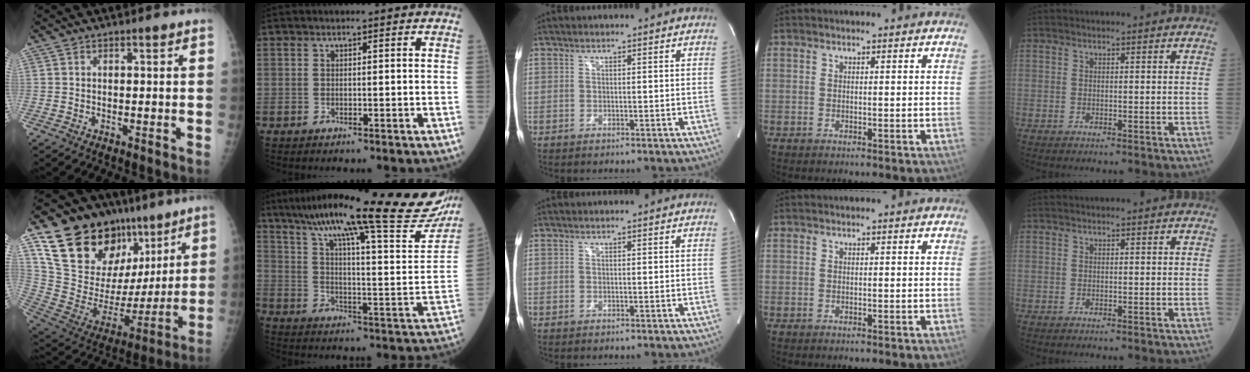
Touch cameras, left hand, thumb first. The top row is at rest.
{"thumb": {"total": 27.9, "force": [15.0, 16.6, 16.6], "torque": [-0.232, -0.014, 0.271]}, "index": {"total": 33.0, "force": [26.6, 2.6, 19.3], "torque": [-0.264, -0.038, 0.355]}}